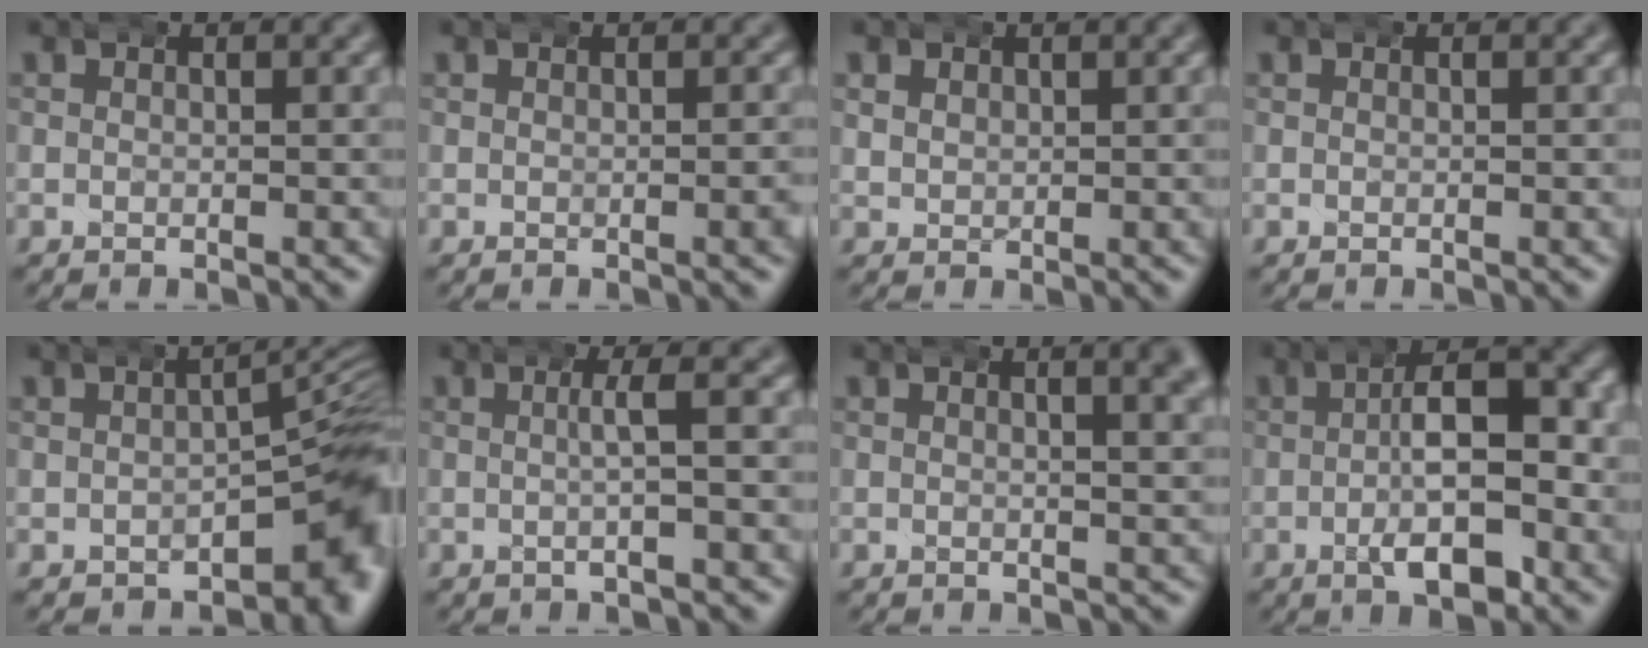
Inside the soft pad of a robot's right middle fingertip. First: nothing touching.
{"total": 0.6, "force": [-0.3, 0.0, 0.5], "torque": [-0.004, 0.005, -0.006]}
{"total": 1.5, "force": [0.5, 1.3, 0.4], "torque": [-0.014, -0.001, 0.014]}
{"total": 0.0}
{"total": 8.1, "force": [-1.6, 4.4, 6.6], "torque": [-0.057, 0.003, -0.022]}
{"total": 2.3, "force": [0.0, 0.2, 2.3], "torque": [-0.036, 0.010, -0.003]}
{"total": 3.4, "force": [1.9, 0.8, 2.7], "torque": [-0.031, 0.011, 0.025]}
{"total": 8.2, "force": [-1.2, 3.3, 7.5], "torque": [-0.107, 0.004, -0.021]}